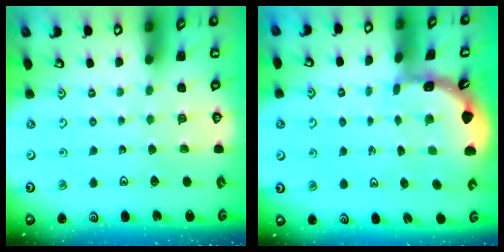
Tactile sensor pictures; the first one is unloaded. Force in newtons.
{"total": 1.6, "press": 1.6, "slide": 0.1}